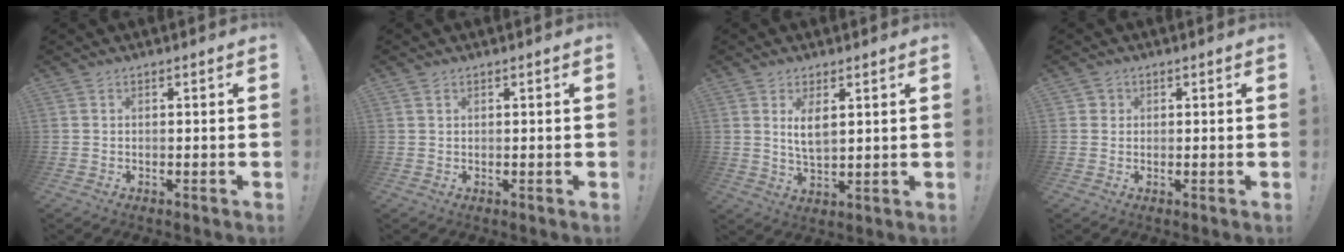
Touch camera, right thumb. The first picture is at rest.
{"total": 1.0, "force": [0.7, 0.6, 0.4], "torque": [-0.002, -0.002, 0.013]}
{"total": 5.6, "force": [2.1, 2.4, 4.6], "torque": [-0.086, -0.009, 0.033]}
{"total": 1.7, "force": [0.6, 1.6, 0.3], "torque": [0.001, -0.001, 0.010]}